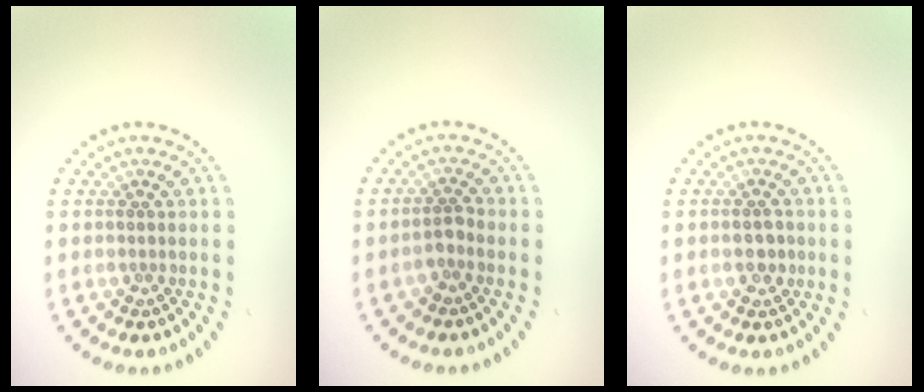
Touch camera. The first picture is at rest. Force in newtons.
{"total": 1.4, "press": 1.1, "slide": 0.9}
{"total": 1.8, "press": 1.7, "slide": 0.3}